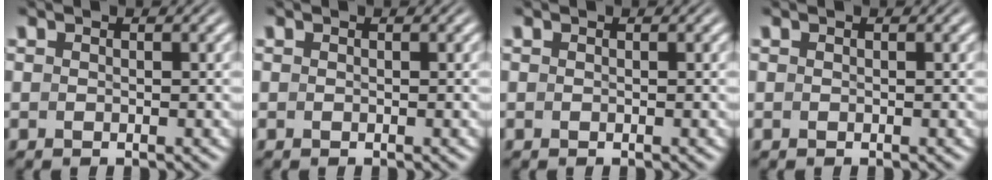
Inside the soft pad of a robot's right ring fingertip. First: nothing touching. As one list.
[{"total": 0.0}, {"total": 0.0}, {"total": 0.0}]